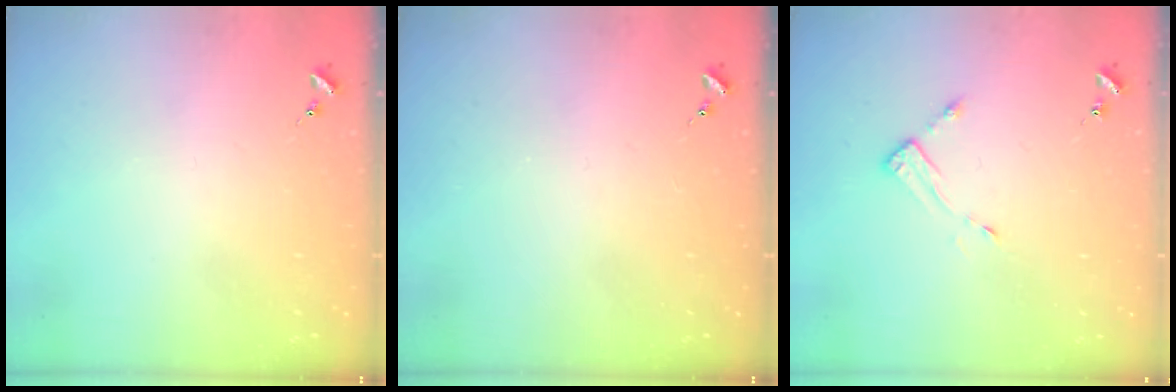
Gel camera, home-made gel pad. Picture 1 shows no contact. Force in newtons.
{"total": 0.0}
{"total": 3.3, "press": 3.3, "slide": 0.3}